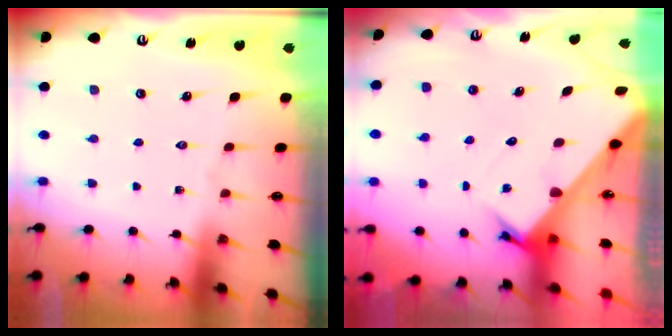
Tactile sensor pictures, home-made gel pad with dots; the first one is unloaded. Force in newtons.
{"total": 3.6, "press": 3.6, "slide": 0.2}